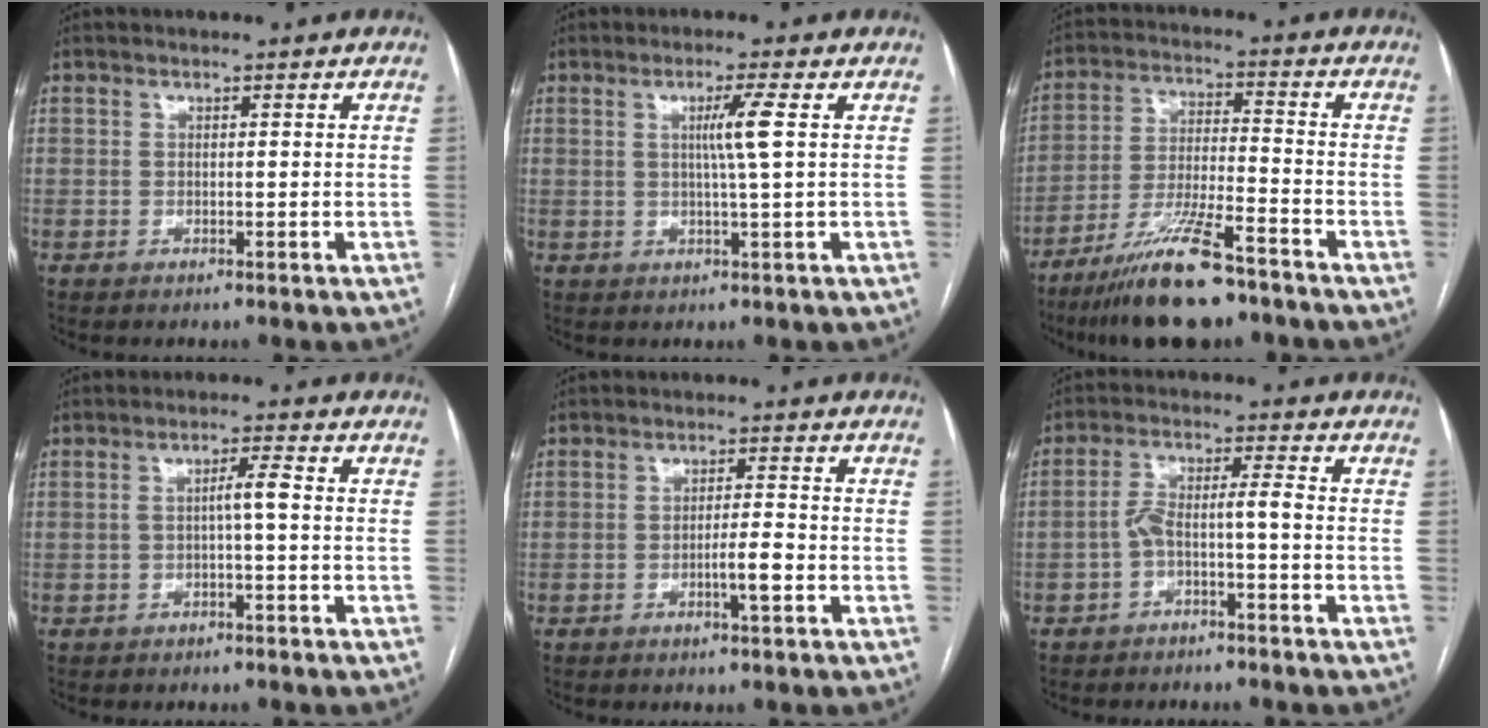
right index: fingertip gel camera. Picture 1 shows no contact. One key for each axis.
{"total": 4.3, "fx": 0.9, "fy": -1.1, "fz": 4.1, "tx": -0.077, "ty": -0.004, "tz": 0.016}
{"total": 13.1, "fx": -9.7, "fy": 1.9, "fz": 8.6, "tx": -0.163, "ty": -0.023, "tz": -0.172}
{"total": 2.8, "fx": -0.1, "fy": 0.0, "fz": 2.8, "tx": -0.048, "ty": 0.004, "tz": -0.002}
{"total": 3.4, "fx": -1.1, "fy": 0.3, "fz": 3.2, "tx": -0.055, "ty": -0.001, "tz": -0.018}
{"total": 4.6, "fx": -1.7, "fy": 0.3, "fz": 4.3, "tx": -0.089, "ty": 0.026, "tz": -0.027}